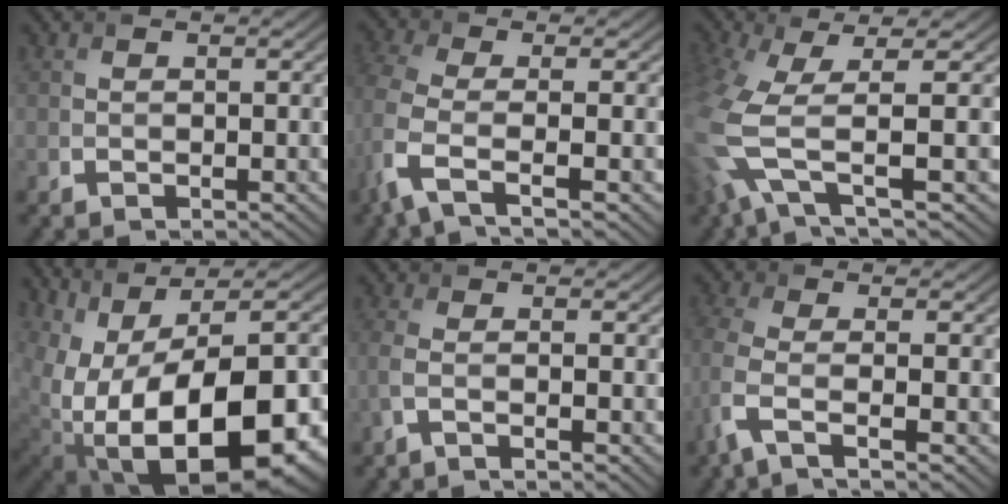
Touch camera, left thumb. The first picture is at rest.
{"total": 6.0, "force": [-2.3, 1.9, 5.2], "torque": [-0.131, -0.003, -0.063]}
{"total": 9.7, "force": [-1.4, 3.1, 9.0], "torque": [-0.202, -0.010, -0.037]}
{"total": 18.5, "force": [-2.9, 10.3, 15.0], "torque": [-0.213, -0.032, -0.011]}
{"total": 3.4, "force": [-1.6, 0.8, 2.9], "torque": [-0.058, -0.001, -0.048]}
{"total": 5.6, "force": [-2.6, 1.4, 4.7], "torque": [-0.113, -0.004, -0.070]}